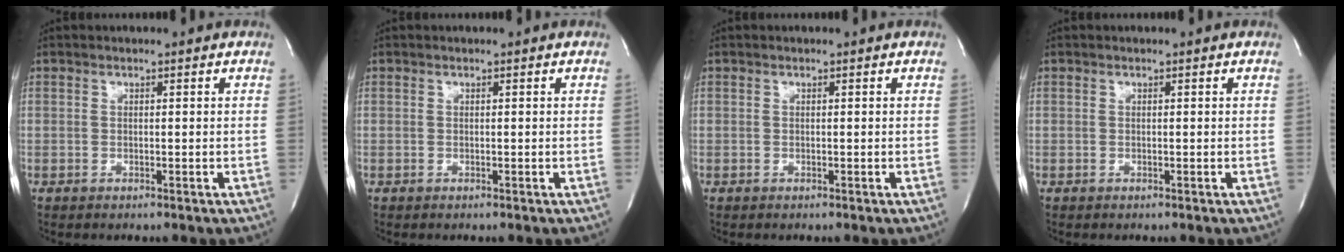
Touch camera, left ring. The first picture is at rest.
{"total": 0.0}
{"total": 0.0}
{"total": 0.0}